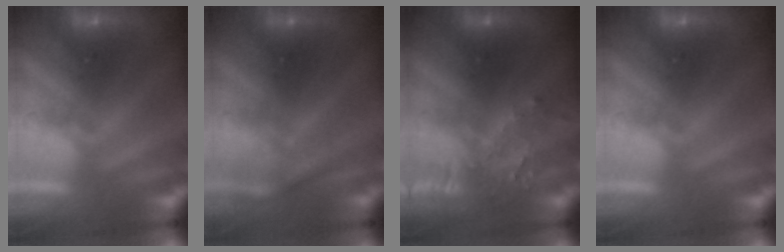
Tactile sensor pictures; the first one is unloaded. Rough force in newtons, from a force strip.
{"total": 2.4}
{"total": 3.4}
{"total": 0.0}